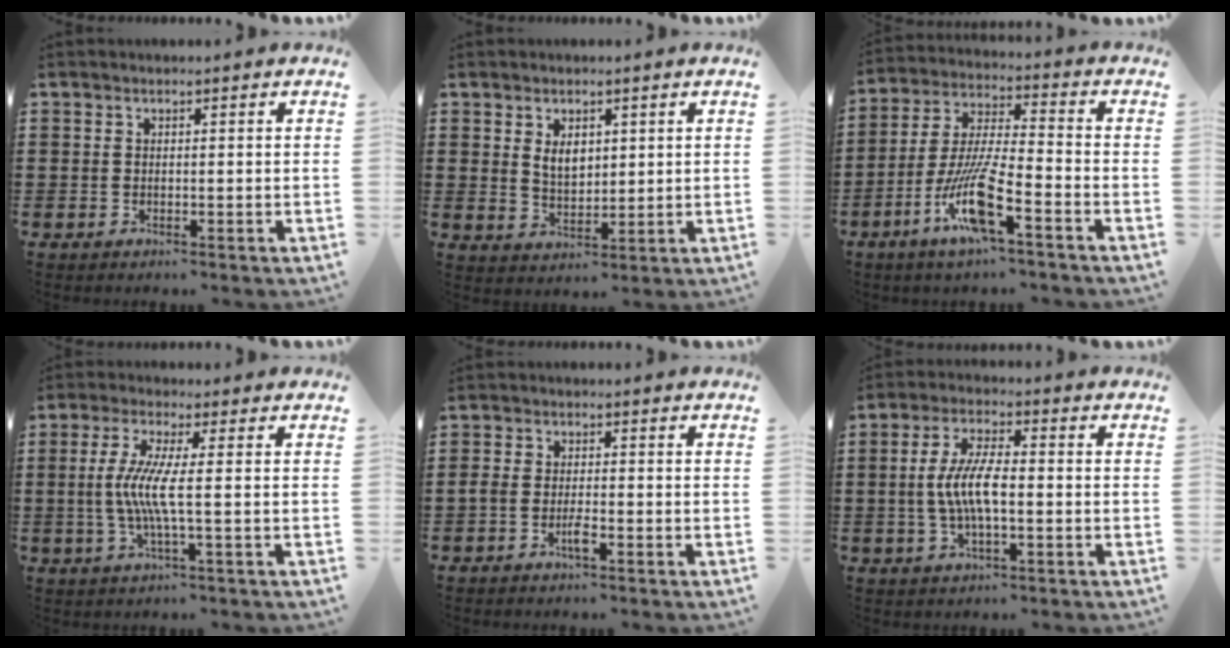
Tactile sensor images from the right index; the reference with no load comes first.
{"total": 3.7, "force": [1.5, 2.4, 2.4], "torque": [-0.038, 0.004, 0.023]}
{"total": 11.4, "force": [-6.2, 1.6, 9.4], "torque": [-0.206, -0.011, -0.121]}
{"total": 6.4, "force": [-0.5, 0.0, 6.4], "torque": [-0.145, -0.018, -0.021]}
{"total": 2.7, "force": [-1.6, 0.7, 2.1], "torque": [-0.045, 0.001, -0.031]}
{"total": 7.1, "force": [-0.8, 2.2, 6.7], "torque": [-0.151, -0.006, -0.024]}